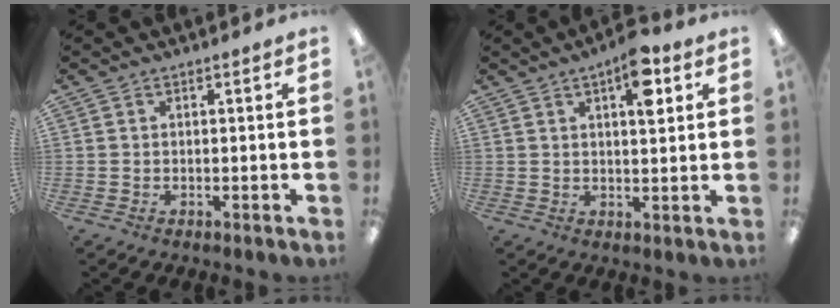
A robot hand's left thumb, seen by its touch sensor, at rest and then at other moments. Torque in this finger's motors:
{"motor_torque": [0.05, 0.22, -0.37, 0.25, 0.10]}